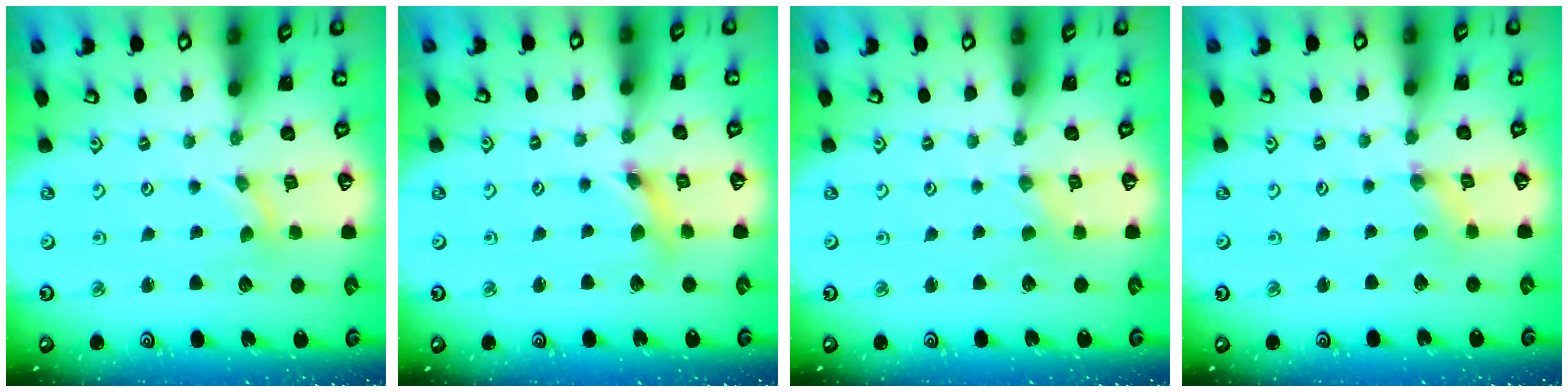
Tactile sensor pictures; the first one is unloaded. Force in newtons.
{"total": 4.5, "press": 4.4, "slide": 0.7}
{"total": 0.0}
{"total": 0.0}